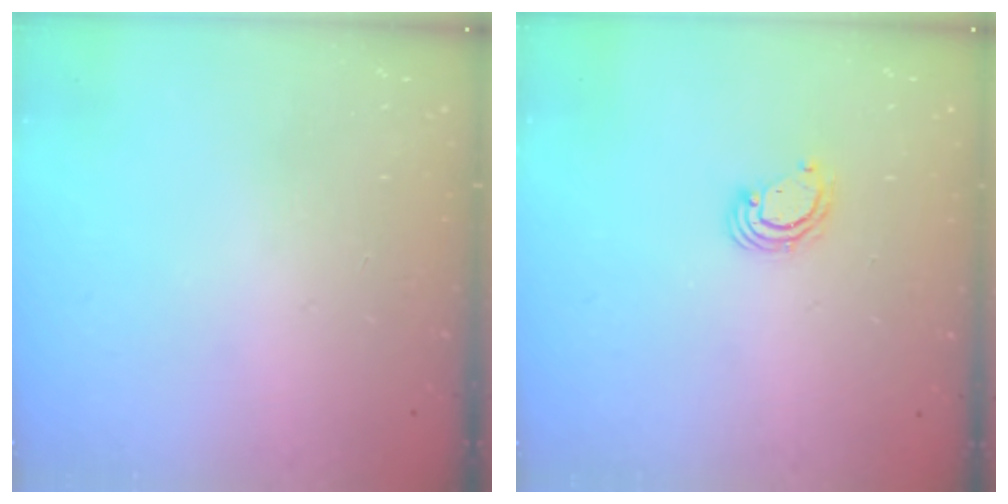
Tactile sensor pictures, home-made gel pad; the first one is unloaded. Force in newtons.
{"total": 3.8, "press": 3.8, "slide": 0.1}